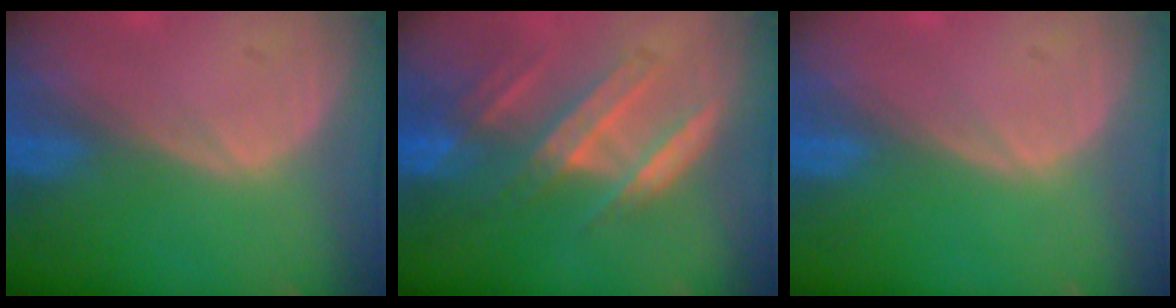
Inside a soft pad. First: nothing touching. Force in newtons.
{"total": 7.1, "press": 7.1, "slide": 0.3}
{"total": 0.0}